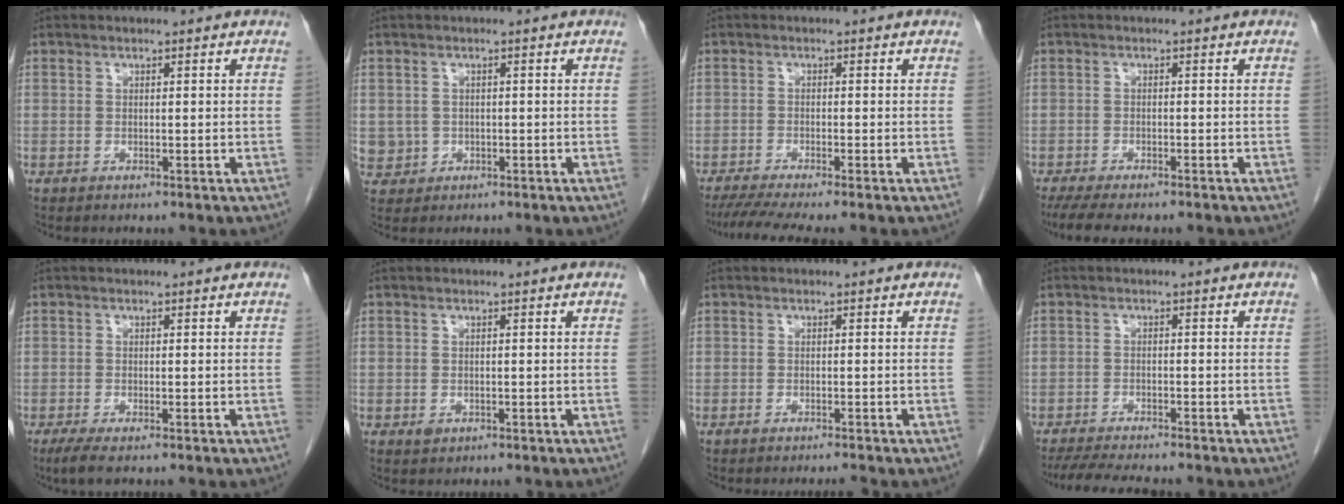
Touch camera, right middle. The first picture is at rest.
{"total": 3.1, "force": [-0.2, 3.1, 0.3], "torque": [0.000, 0.006, 0.006]}
{"total": 6.1, "force": [-5.0, -0.6, 3.3], "torque": [-0.053, -0.016, -0.084]}
{"total": 8.3, "force": [-6.8, 1.8, 4.4], "torque": [-0.063, -0.011, -0.100]}
{"total": 2.2, "force": [-1.5, 0.3, 1.7], "torque": [-0.037, -0.008, -0.030]}
{"total": 0.9, "force": [-0.3, 0.7, 0.4], "torque": [-0.007, 0.001, -0.001]}
{"total": 1.3, "force": [-1.2, -0.3, 0.4], "torque": [-0.007, -0.001, -0.020]}
{"total": 7.9, "force": [-7.0, 0.7, 3.6], "torque": [-0.057, -0.017, -0.111]}